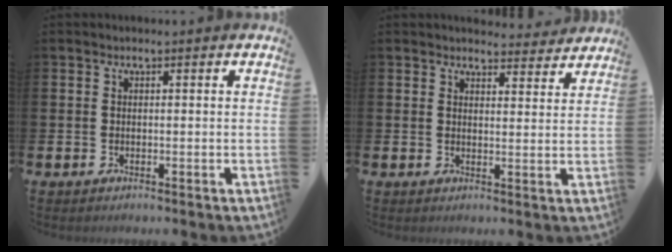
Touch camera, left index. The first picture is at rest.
{"total": 3.9, "force": [3.8, 0.7, 0.1], "torque": [0.010, -0.029, 0.066]}